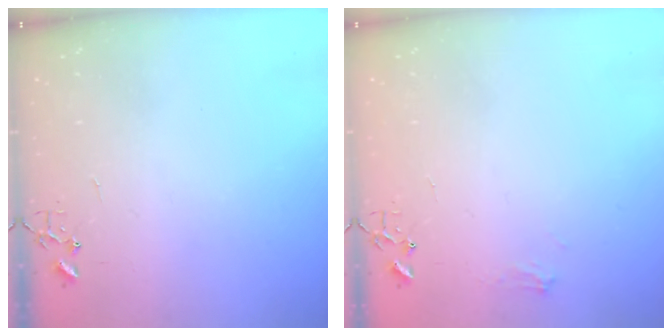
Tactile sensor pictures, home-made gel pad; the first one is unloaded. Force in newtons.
{"total": 5.3, "press": 5.3, "slide": 0.6}